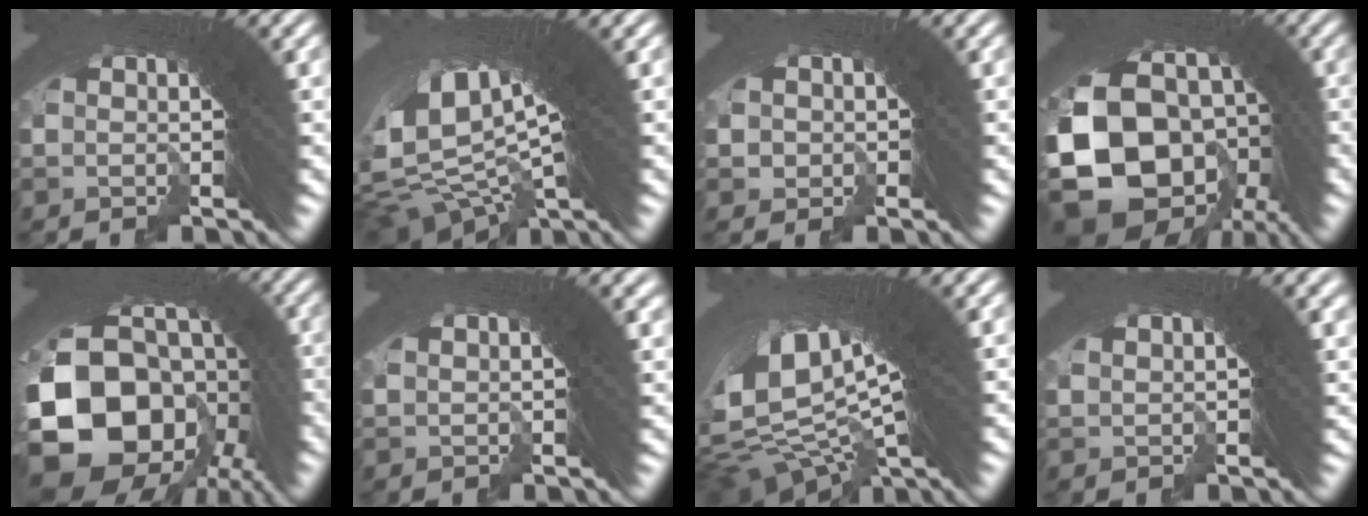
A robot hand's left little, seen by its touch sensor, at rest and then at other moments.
{"total": 11.2, "force": [1.6, 6.3, 9.1], "torque": [-0.177, -0.008, 0.039]}
{"total": 1.9, "force": [-0.8, 1.7, 0.3], "torque": [0.004, 0.008, -0.020]}
{"total": 18.2, "force": [-2.1, 12.9, 12.6], "torque": [-0.264, -0.047, -0.017]}
{"total": 22.1, "force": [-1.7, 15.6, 15.5], "torque": [-0.286, -0.053, -0.010]}
{"total": 2.2, "force": [1.7, -0.7, 1.3], "torque": [0.001, 0.013, 0.029]}
{"total": 14.7, "force": [2.5, 8.4, 11.7], "torque": [-0.222, -0.008, 0.053]}
{"total": 2.3, "force": [1.7, -0.7, 1.4], "torque": [0.001, 0.016, 0.030]}